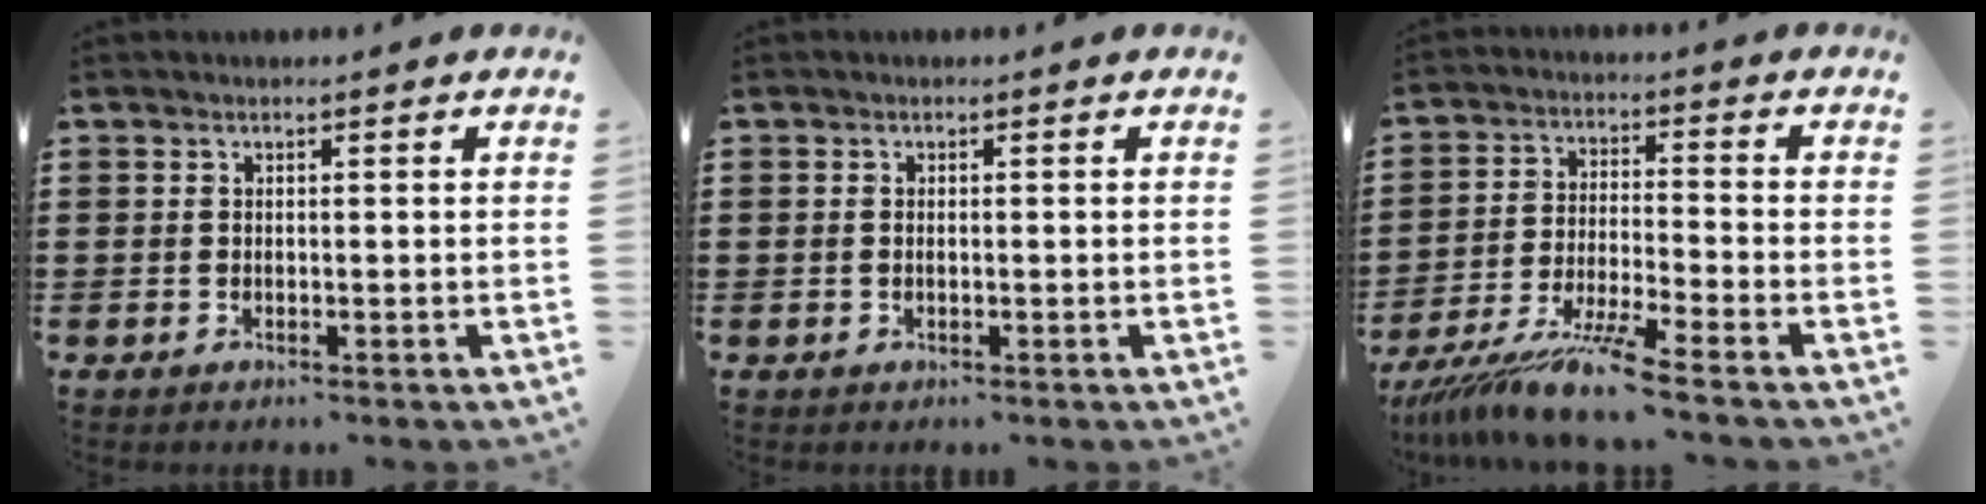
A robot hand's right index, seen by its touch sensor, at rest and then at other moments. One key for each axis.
{"total": 0.0}
{"total": 9.6, "fx": -7.9, "fy": -0.4, "fz": 5.4, "tx": -0.118, "ty": -0.010, "tz": -0.158}